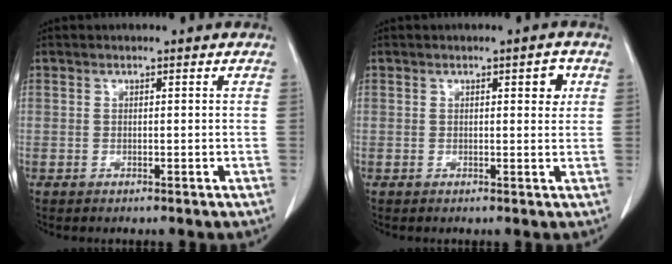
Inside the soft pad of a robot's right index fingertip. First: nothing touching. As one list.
[{"total": 2.3, "force": [0.9, 0.8, 2.0], "torque": [-0.023, 0.000, 0.010]}]